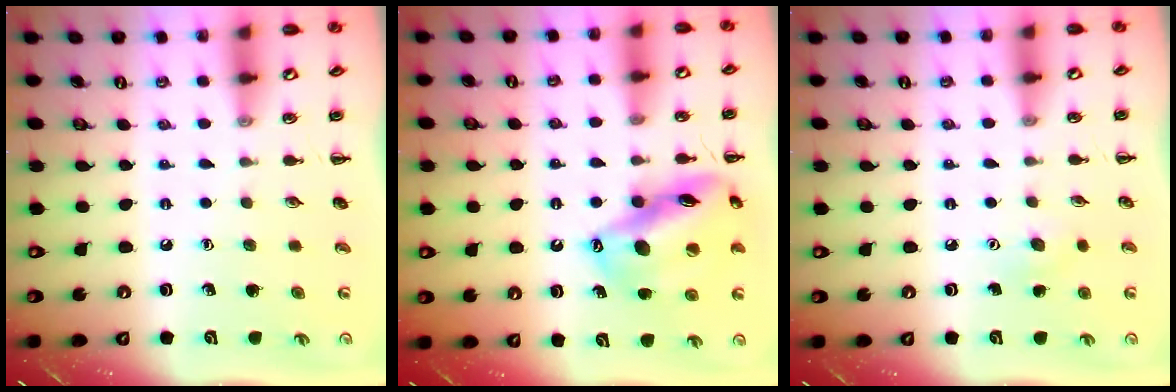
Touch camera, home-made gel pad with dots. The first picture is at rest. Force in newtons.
{"total": 16.9, "press": 16.5, "slide": 4.0}
{"total": 5.2, "press": 5.0, "slide": 1.3}